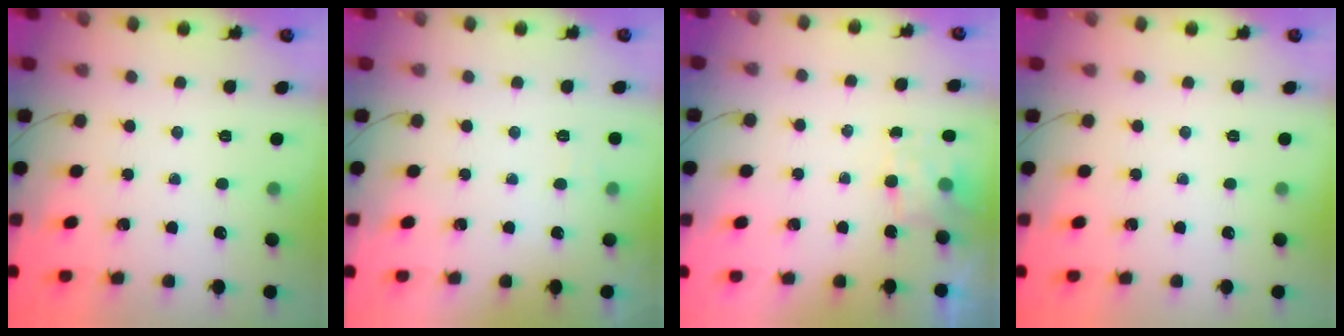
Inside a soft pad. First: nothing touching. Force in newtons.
{"total": 2.6, "press": 2.1, "slide": 1.5}
{"total": 4.0, "press": 3.9, "slide": 1.1}
{"total": 0.0}